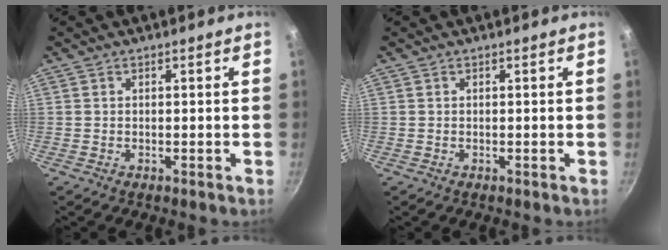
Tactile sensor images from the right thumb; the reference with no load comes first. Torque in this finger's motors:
{"motor_torque": [-0.01, 0.01, -0.01, 0.01, 0.02]}